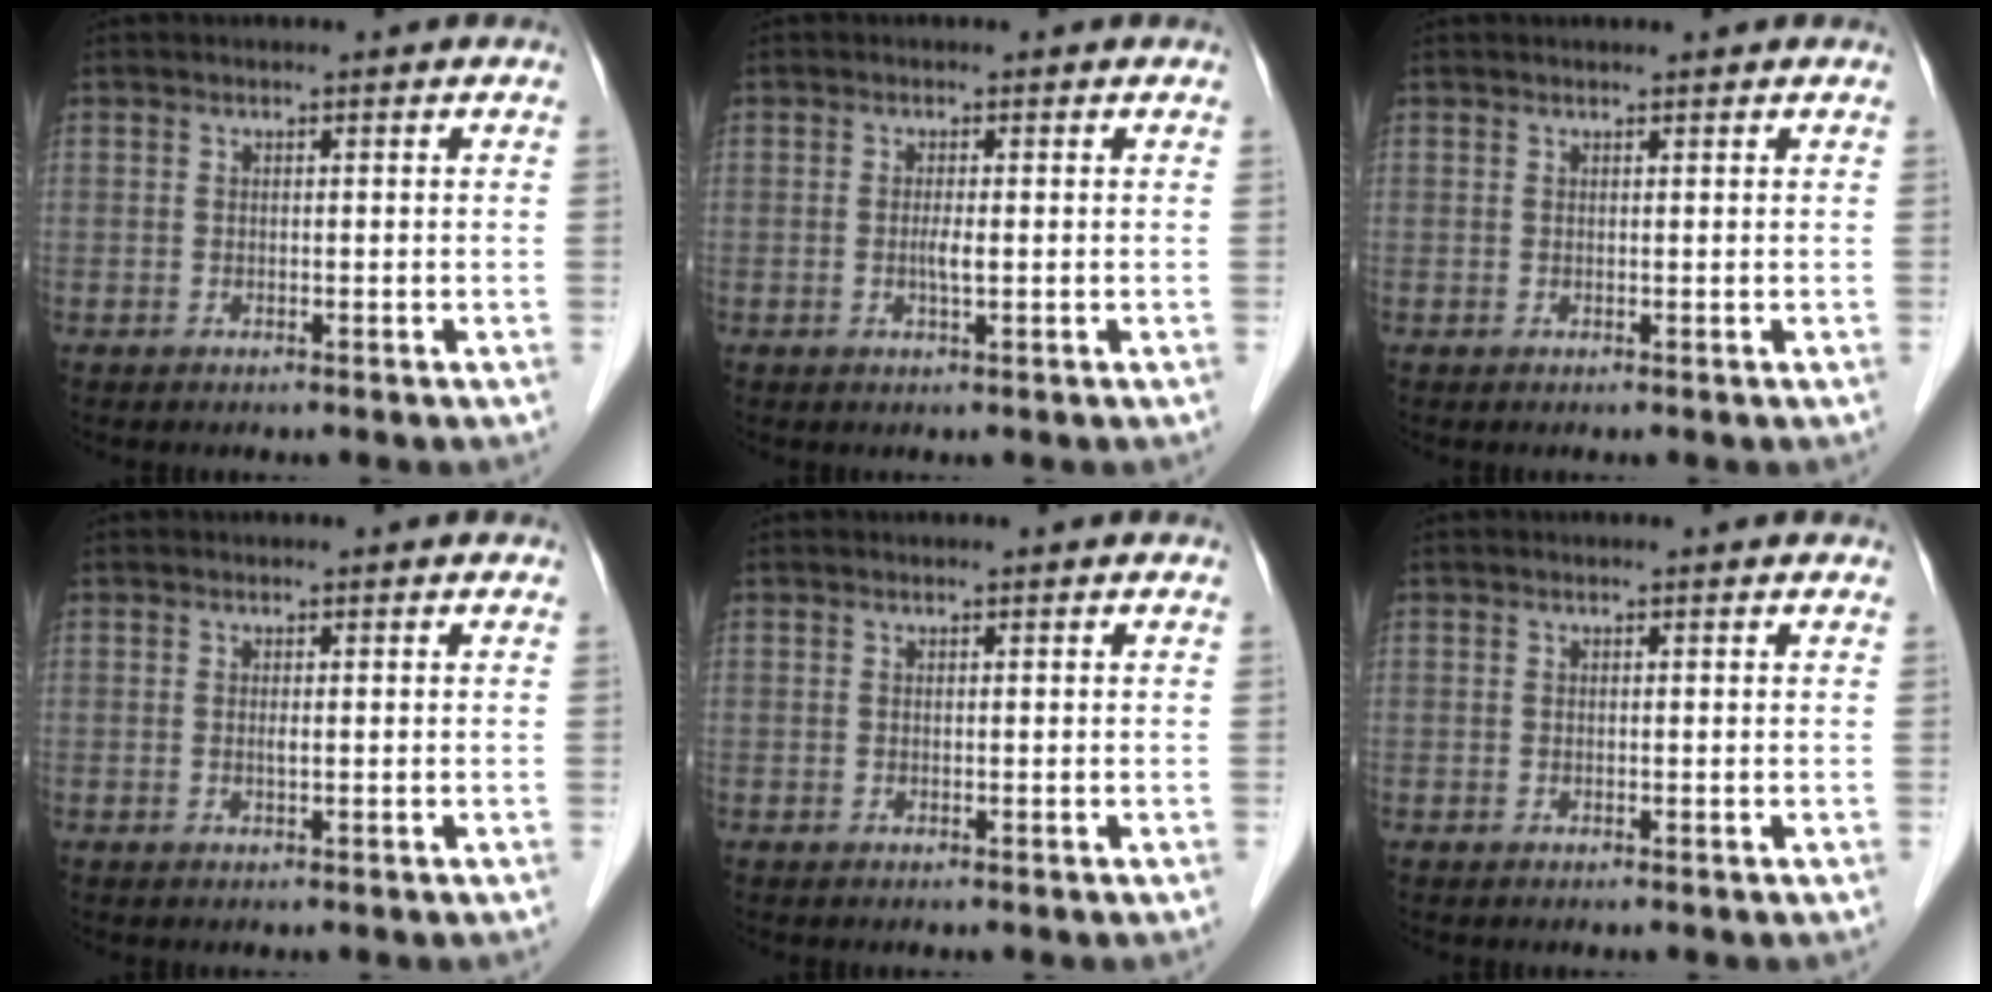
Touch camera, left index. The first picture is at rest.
{"total": 1.5, "force": [-0.1, 0.1, 1.5], "torque": [-0.031, -0.002, -0.002]}
{"total": 1.5, "force": [1.4, 0.2, 0.5], "torque": [-0.008, 0.014, 0.021]}
{"total": 0.5, "force": [0.2, 0.0, 0.5], "torque": [-0.011, -0.001, 0.002]}
{"total": 0.6, "force": [0.6, 0.0, 0.2], "torque": [-0.003, 0.008, 0.009]}
{"total": 0.8, "force": [0.8, 0.1, 0.1], "torque": [-0.008, 0.006, 0.006]}